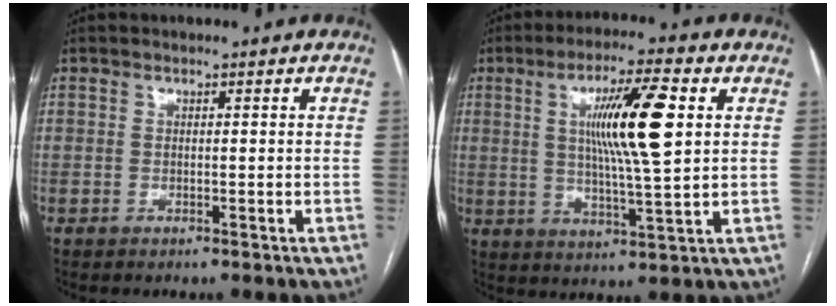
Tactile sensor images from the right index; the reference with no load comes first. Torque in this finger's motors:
{"motor_torque": [1.10, 0.14, 0.90, 0.19]}